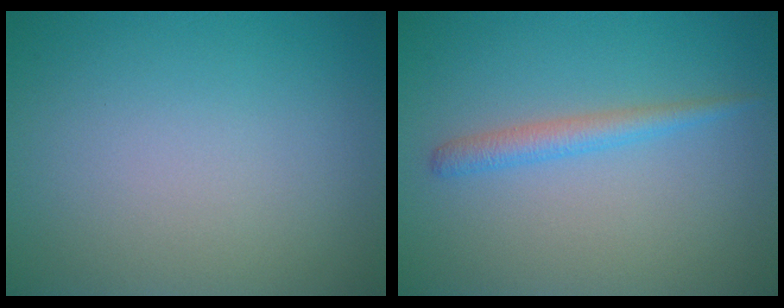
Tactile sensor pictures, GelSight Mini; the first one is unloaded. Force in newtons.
{"total": 2.0, "press": 2.0, "slide": 0.0}